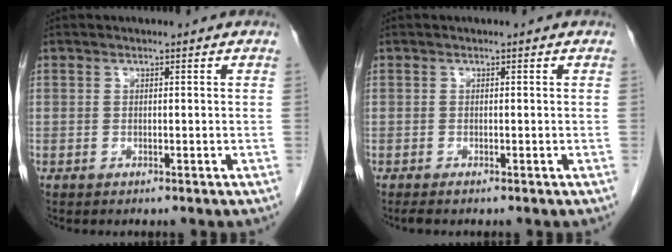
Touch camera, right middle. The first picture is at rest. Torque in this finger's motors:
{"motor_torque": [0.32, -0.19, 0.03, 0.02]}